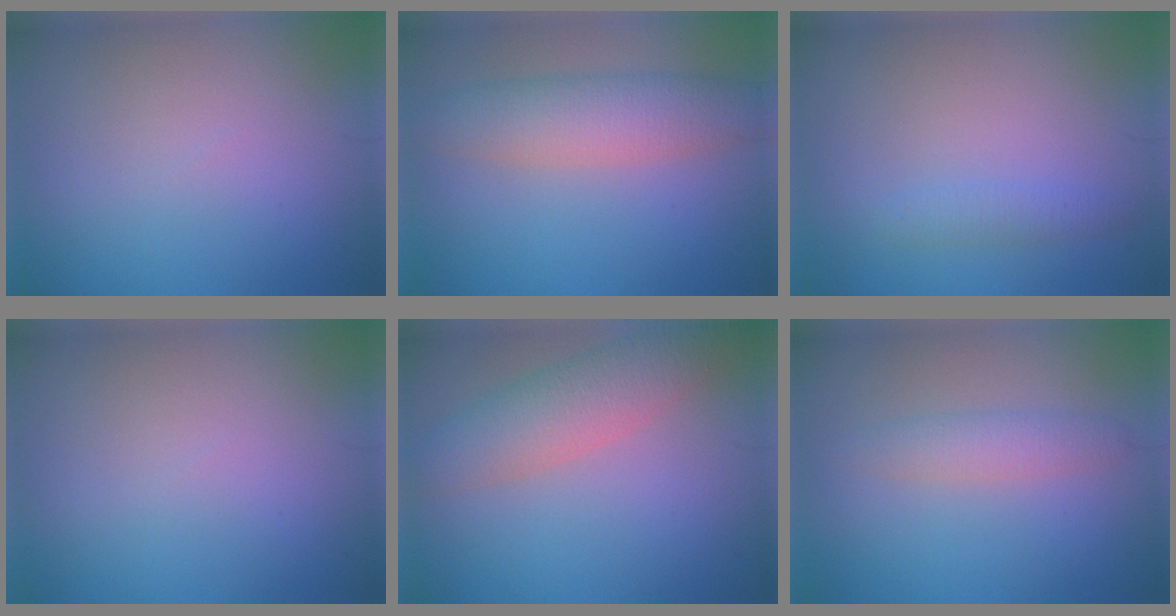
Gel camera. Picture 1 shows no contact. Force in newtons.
{"total": 4.6, "press": 4.6, "slide": 0.1}
{"total": 1.3, "press": 1.3, "slide": 0.0}
{"total": 0.0}
{"total": 4.7, "press": 4.7, "slide": 0.3}
{"total": 2.0, "press": 2.0, "slide": 0.1}